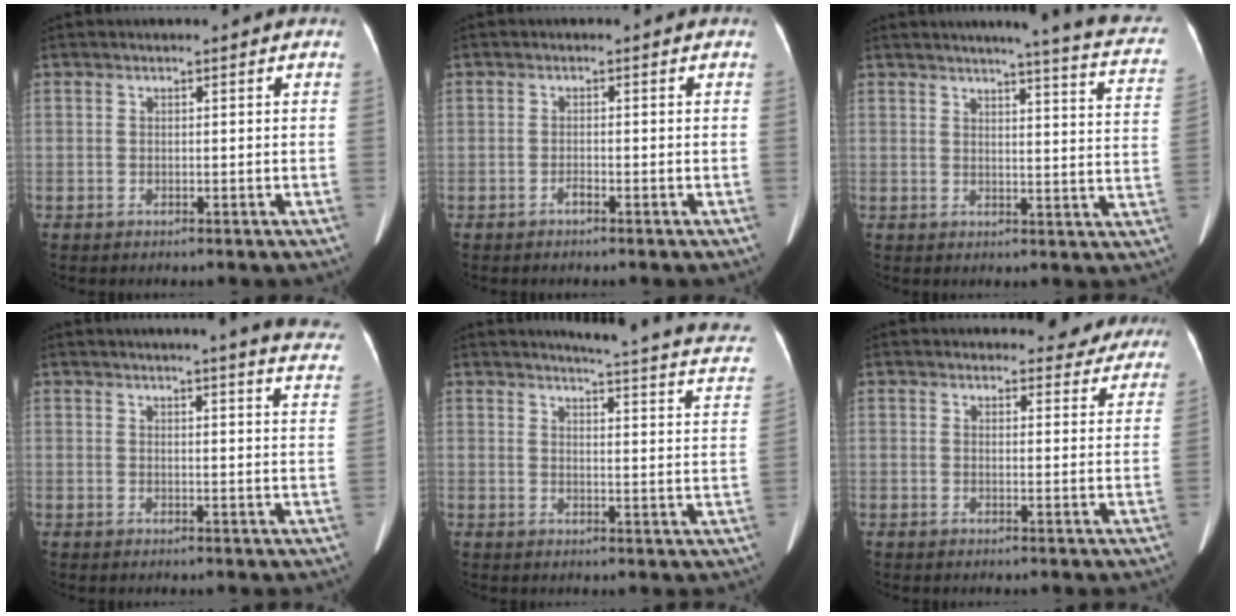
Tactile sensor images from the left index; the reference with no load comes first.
{"total": 0.7, "force": [-0.6, 0.0, 0.2], "torque": [-0.007, -0.002, -0.009]}
{"total": 15.4, "force": [13.1, 0.5, 8.1], "torque": [-0.097, -0.048, 0.128]}
{"total": 14.7, "force": [13.5, 0.1, 5.7], "torque": [-0.056, -0.064, 0.132]}
{"total": 16.9, "force": [14.9, 1.8, 7.8], "torque": [-0.087, -0.052, 0.147]}
{"total": 6.0, "force": [5.6, 2.2, 0.3], "torque": [0.017, -0.010, 0.047]}